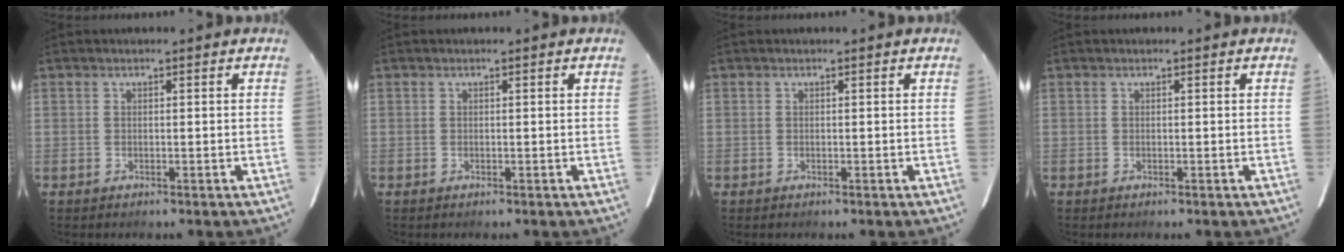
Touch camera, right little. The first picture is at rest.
{"total": 0.0}
{"total": 0.0}
{"total": 0.0}